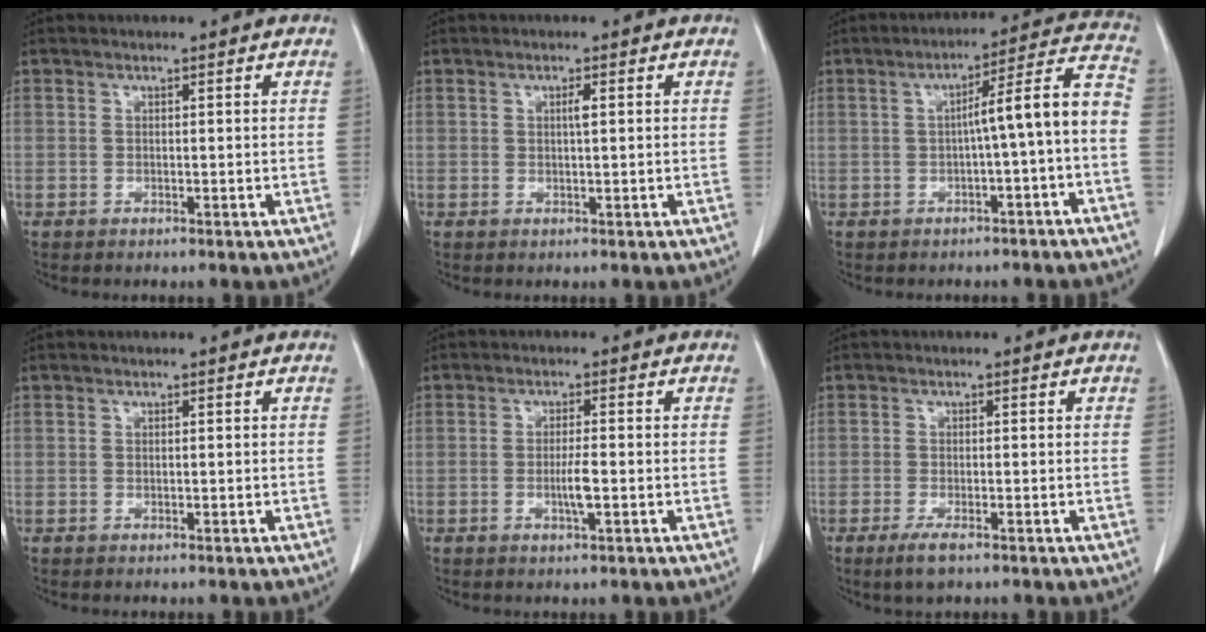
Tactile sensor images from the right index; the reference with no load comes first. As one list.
[{"total": 1.0, "force": [0.2, -0.2, 1.0], "torque": [-0.022, 0.000, 0.004]}, {"total": 8.8, "force": [-1.9, -0.5, 8.6], "torque": [-0.116, 0.030, -0.027]}, {"total": 0.0}, {"total": 2.9, "force": [-0.7, 0.0, 2.8], "torque": [-0.056, -0.003, -0.012]}, {"total": 2.7, "force": [-1.7, 0.4, 2.0], "torque": [-0.042, -0.005, -0.030]}]